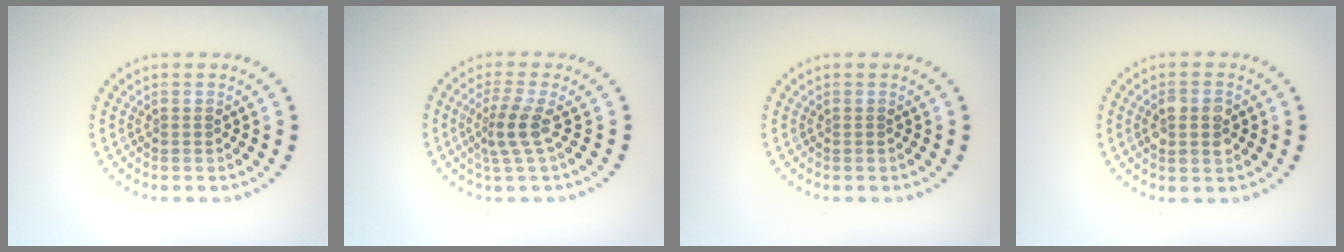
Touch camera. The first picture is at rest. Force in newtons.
{"total": 2.6, "press": 1.8, "slide": 1.9}
{"total": 0.0}
{"total": 2.7, "press": 2.7, "slide": 0.2}